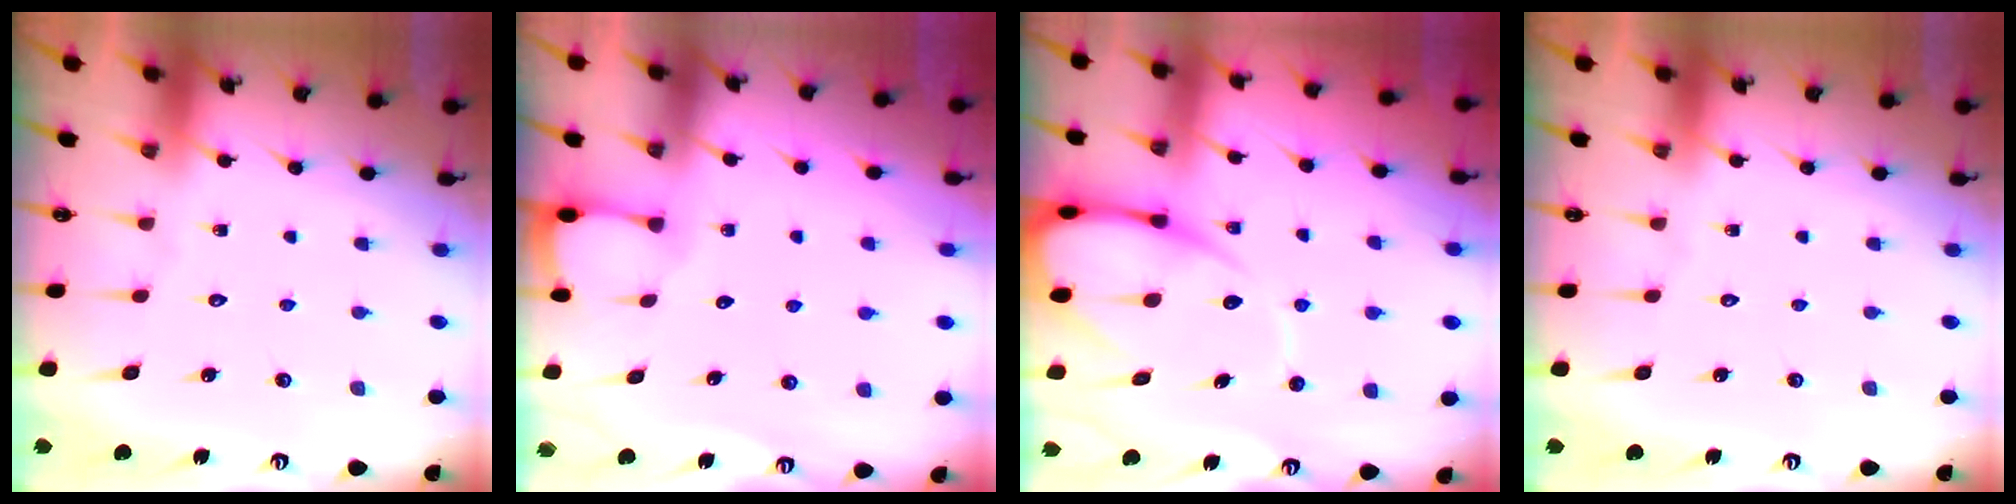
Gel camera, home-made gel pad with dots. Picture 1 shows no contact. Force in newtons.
{"total": 2.3, "press": 2.3, "slide": 0.3}
{"total": 12.1, "press": 12.0, "slide": 1.4}
{"total": 0.0}